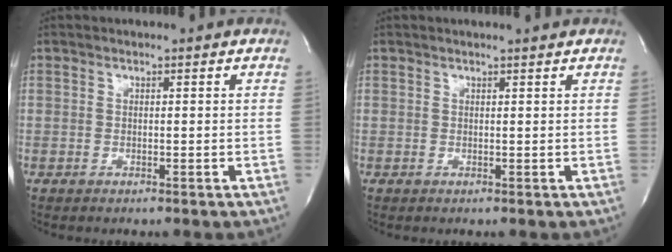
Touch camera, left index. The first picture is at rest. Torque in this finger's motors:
{"motor_torque": [0.15, -0.29, 0.01, 0.03]}